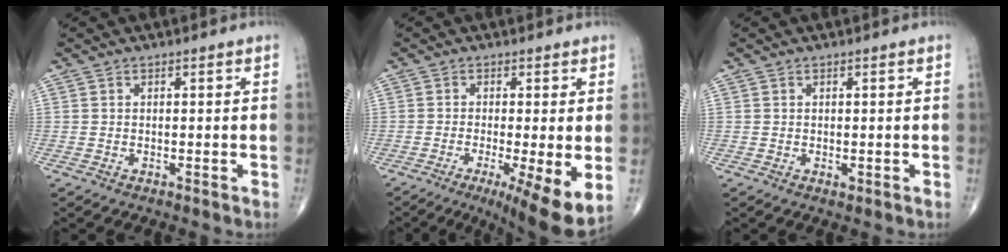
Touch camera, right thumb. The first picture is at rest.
{"total": 10.2, "force": [-2.8, 2.1, 9.6], "torque": [-0.149, -0.023, -0.043]}
{"total": 0.8, "force": [-0.1, 0.5, 0.6], "torque": [-0.005, -0.001, 0.000]}